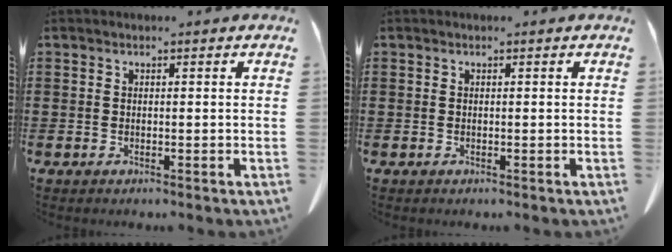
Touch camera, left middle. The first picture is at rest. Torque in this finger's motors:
{"motor_torque": [-0.05, -0.18, -0.02, 0.02]}